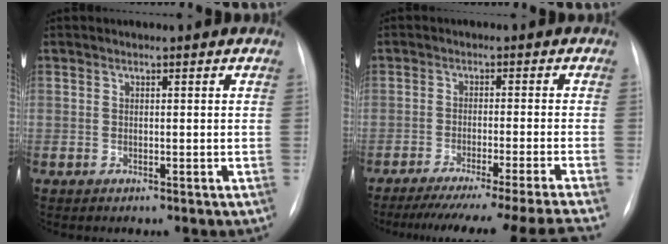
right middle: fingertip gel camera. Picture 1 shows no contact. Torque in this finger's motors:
{"motor_torque": [0.38, -0.39, 0.20, 0.10]}